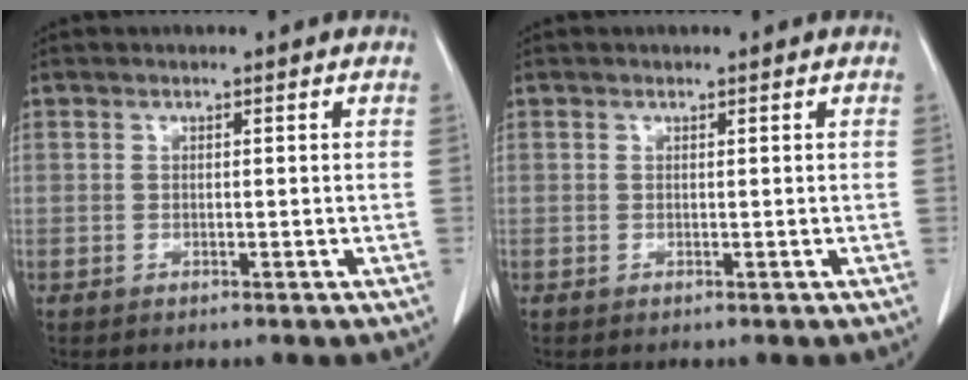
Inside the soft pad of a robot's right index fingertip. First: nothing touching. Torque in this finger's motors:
{"motor_torque": [0.06, 0.14, -0.01, 0.02]}